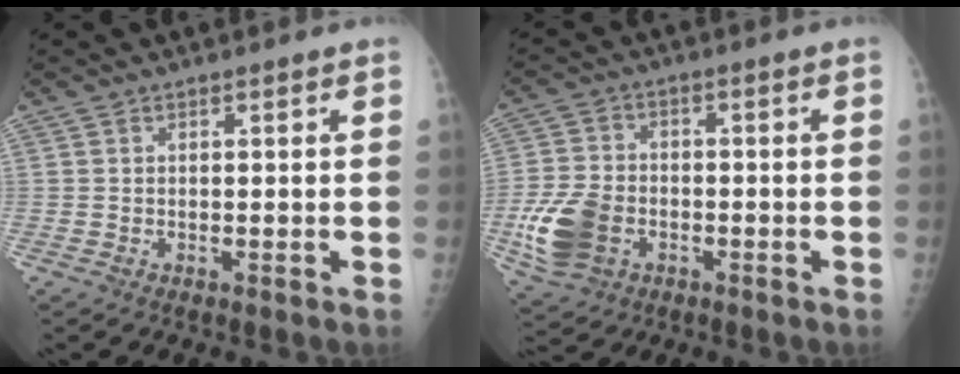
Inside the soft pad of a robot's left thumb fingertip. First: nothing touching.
{"total": 10.8, "force": [-3.3, 7.8, 6.8], "torque": [-0.137, 0.009, -0.060]}